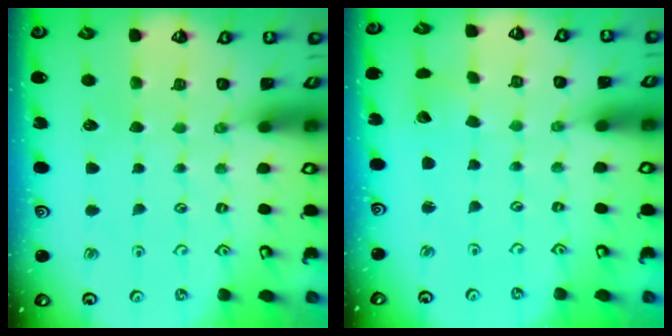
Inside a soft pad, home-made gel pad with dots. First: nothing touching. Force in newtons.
{"total": 2.5, "press": 2.5, "slide": 0.2}